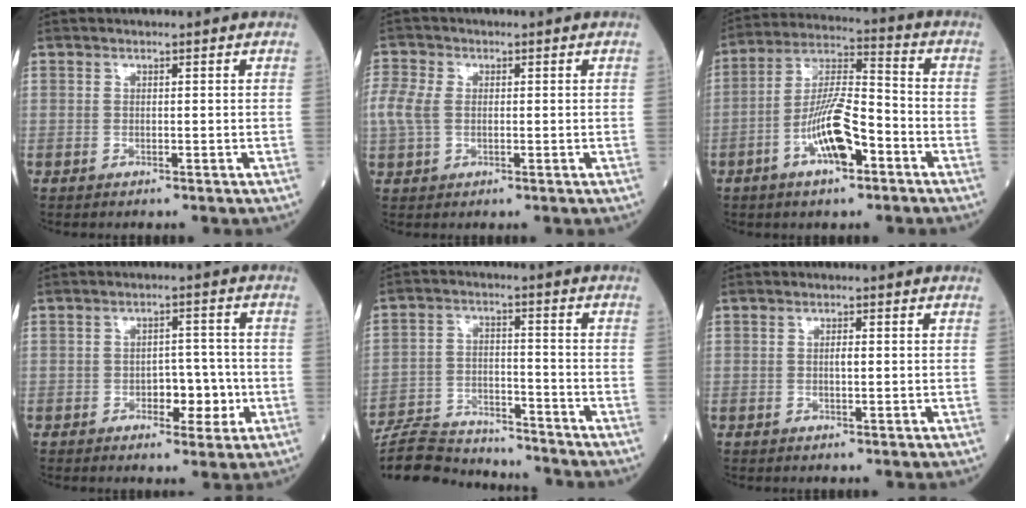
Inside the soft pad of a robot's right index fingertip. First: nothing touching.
{"total": 5.1, "force": [0.2, 3.3, 3.9], "torque": [-0.124, 0.014, 0.005]}
{"total": 11.1, "force": [-4.6, 2.7, 9.7], "torque": [-0.193, 0.010, -0.084]}
{"total": 4.7, "force": [-1.4, 2.6, 3.7], "torque": [-0.042, 0.007, -0.018]}
{"total": 13.5, "force": [-13.1, 2.1, 2.8], "torque": [-0.050, 0.010, -0.214]}
{"total": 1.2, "force": [0.0, 0.3, 1.2], "torque": [-0.023, 0.001, 0.001]}